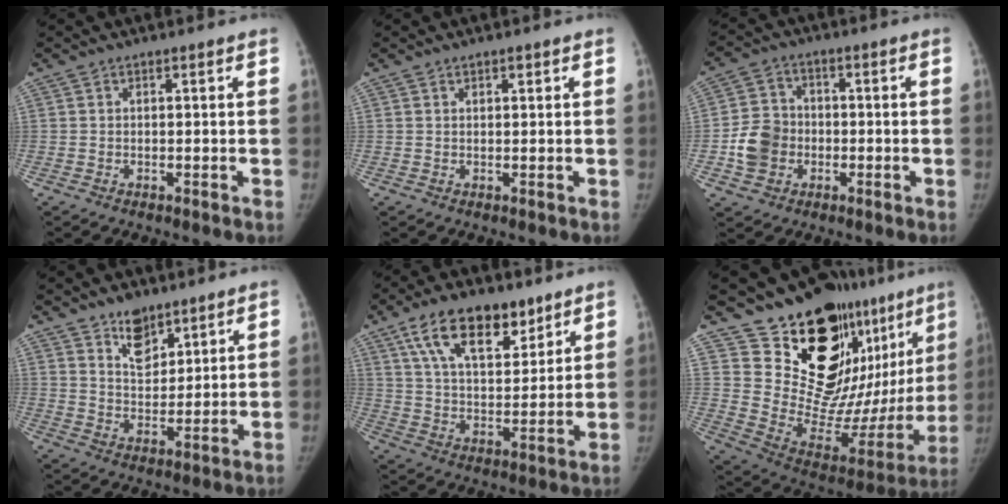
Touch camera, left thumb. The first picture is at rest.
{"total": 1.1, "force": [0.7, 0.5, 0.6], "torque": [-0.003, -0.003, 0.009]}
{"total": 8.5, "force": [-1.9, 7.4, 3.8], "torque": [-0.050, 0.018, -0.037]}
{"total": 7.4, "force": [5.2, 4.1, 3.3], "torque": [-0.027, -0.040, 0.093]}
{"total": 16.3, "force": [9.7, 8.1, 10.2], "torque": [-0.131, -0.038, 0.171]}
{"total": 25.0, "force": [17.4, 11.1, 14.2], "torque": [-0.145, -0.140, 0.261]}